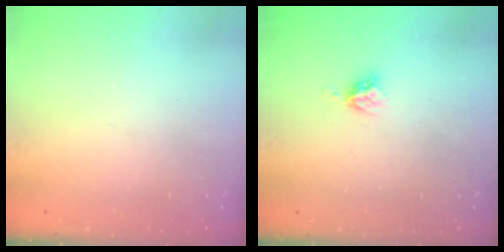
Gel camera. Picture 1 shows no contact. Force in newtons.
{"total": 4.6, "press": 4.6, "slide": 0.1}